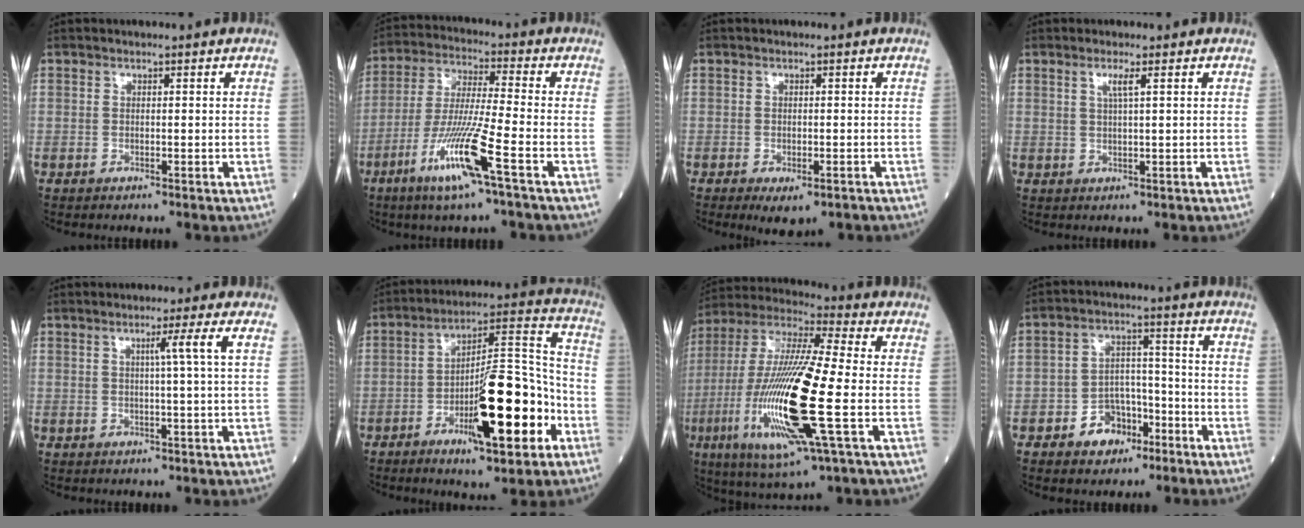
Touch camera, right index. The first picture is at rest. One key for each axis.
{"total": 13.9, "fx": -6.6, "fy": -0.4, "fz": 12.2, "tx": -0.256, "ty": -0.023, "tz": -0.122}
{"total": 3.5, "fx": -2.0, "fy": 1.3, "fz": 2.6, "tx": -0.036, "ty": -0.005, "tz": -0.021}
{"total": 1.9, "fx": 1.0, "fy": -0.3, "fz": 1.7, "tx": -0.037, "ty": 0.001, "tz": 0.021}
{"total": 3.3, "fx": 1.0, "fy": -1.4, "fz": 2.8, "tx": -0.048, "ty": -0.002, "tz": 0.022}
{"total": 16.5, "fx": -6.3, "fy": 3.1, "fz": 14.9, "tx": -0.243, "ty": 0.007, "tz": -0.093}
{"total": 21.4, "fx": -4.5, "fy": 1.7, "fz": 20.9, "tx": -0.457, "ty": -0.024, "tz": -0.084}
{"total": 6.5, "fx": -3.6, "fy": 4.5, "fz": 2.9, "tx": -0.048, "ty": 0.021, "tz": -0.053}